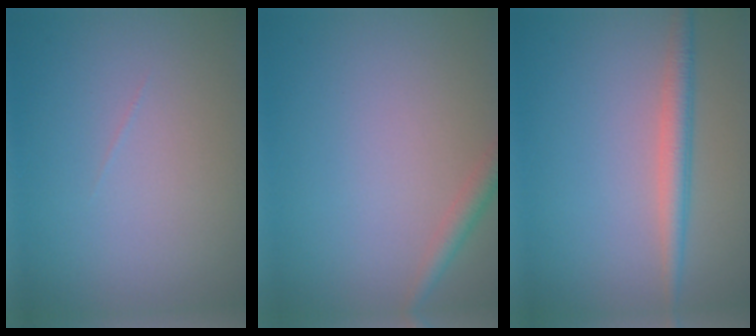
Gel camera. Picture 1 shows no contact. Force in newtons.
{"total": 1.8, "press": 1.8, "slide": 0.1}
{"total": 2.5, "press": 2.5, "slide": 0.0}